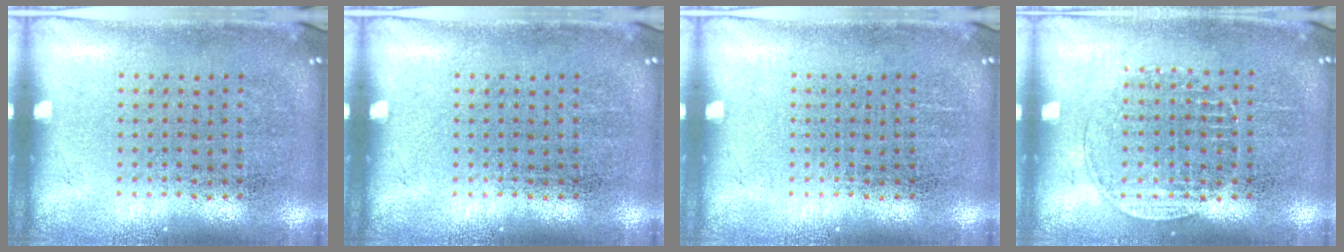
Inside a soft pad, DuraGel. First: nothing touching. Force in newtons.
{"total": 0.0}
{"total": 0.0}
{"total": 1.2, "press": 1.1, "slide": 0.5}